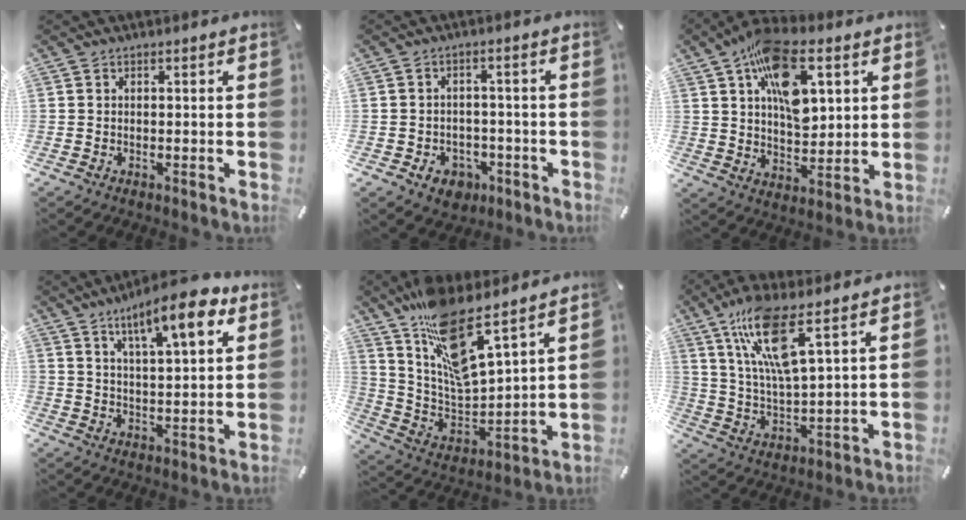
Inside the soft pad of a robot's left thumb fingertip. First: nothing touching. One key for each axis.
{"total": 5.6, "fx": -2.5, "fy": 4.5, "fz": 2.3, "tx": -0.034, "ty": 0.014, "tz": -0.044}
{"total": 16.9, "fx": 6.6, "fy": 9.5, "fz": 12.4, "tx": -0.200, "ty": -0.012, "tz": 0.117}
{"total": 13.7, "fx": 8.6, "fy": 4.1, "fz": 9.8, "tx": -0.150, "ty": -0.038, "tz": 0.140}
{"total": 15.8, "fx": 12.3, "fy": 3.6, "fz": 9.1, "tx": -0.184, "ty": -0.099, "tz": 0.214}
{"total": 14.3, "fx": 8.2, "fy": 3.6, "fz": 11.2, "tx": -0.235, "ty": -0.025, "tz": 0.140}